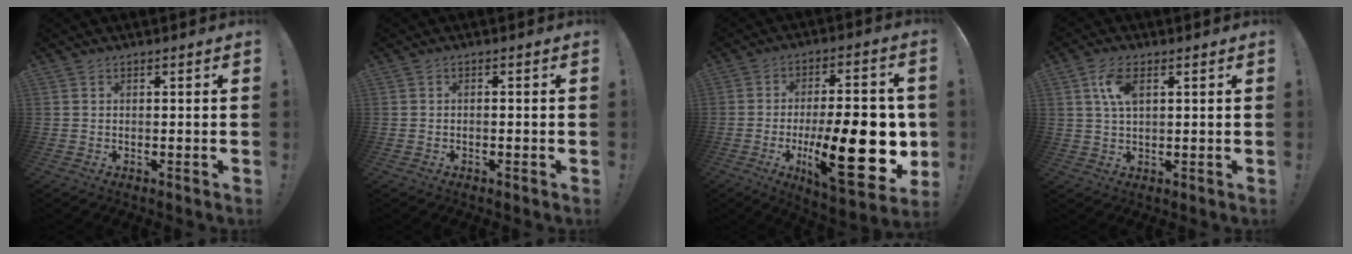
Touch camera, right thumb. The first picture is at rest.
{"total": 0.7, "force": [-0.6, 0.1, 0.3], "torque": [-0.010, 0.004, -0.010]}
{"total": 28.0, "force": [-5.0, 9.8, 25.7], "torque": [-0.406, 0.007, -0.063]}
{"total": 6.9, "force": [2.5, 3.6, 5.3], "torque": [-0.098, 0.003, 0.045]}